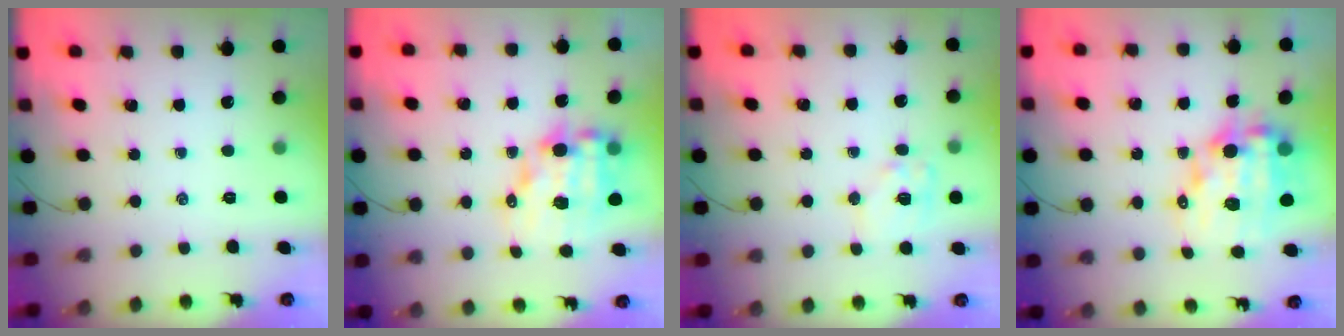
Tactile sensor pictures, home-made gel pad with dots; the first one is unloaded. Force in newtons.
{"total": 11.3, "press": 10.9, "slide": 2.7}
{"total": 9.8, "press": 9.7, "slide": 1.3}
{"total": 14.8, "press": 14.4, "slide": 3.5}